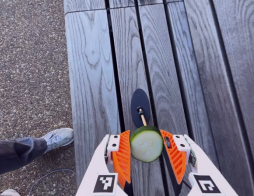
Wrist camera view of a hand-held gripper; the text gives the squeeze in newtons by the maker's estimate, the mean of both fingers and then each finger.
{"total": 12.1, "left": 12.8, "right": 11.5}